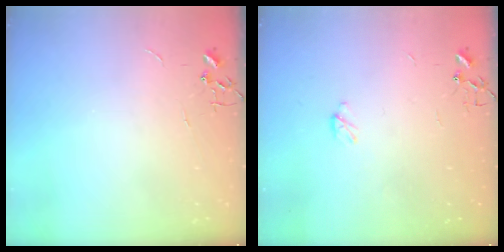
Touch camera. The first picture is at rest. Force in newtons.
{"total": 3.2, "press": 3.2, "slide": 0.3}